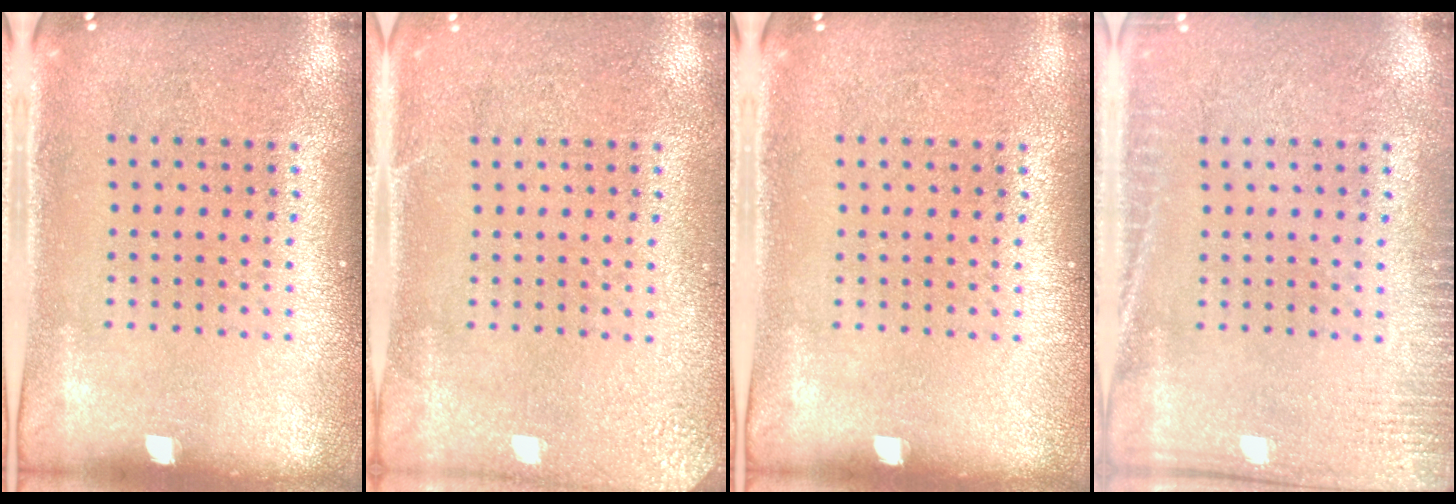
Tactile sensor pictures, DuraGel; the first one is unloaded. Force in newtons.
{"total": 2.5, "press": 2.4, "slide": 0.3}
{"total": 0.0}
{"total": 2.4, "press": 2.4, "slide": 0.4}